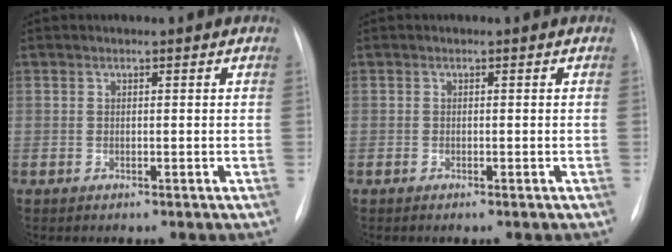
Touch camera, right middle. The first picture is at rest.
{"total": 0.5, "force": [-0.3, 0.0, 0.4], "torque": [-0.008, -0.001, -0.006]}